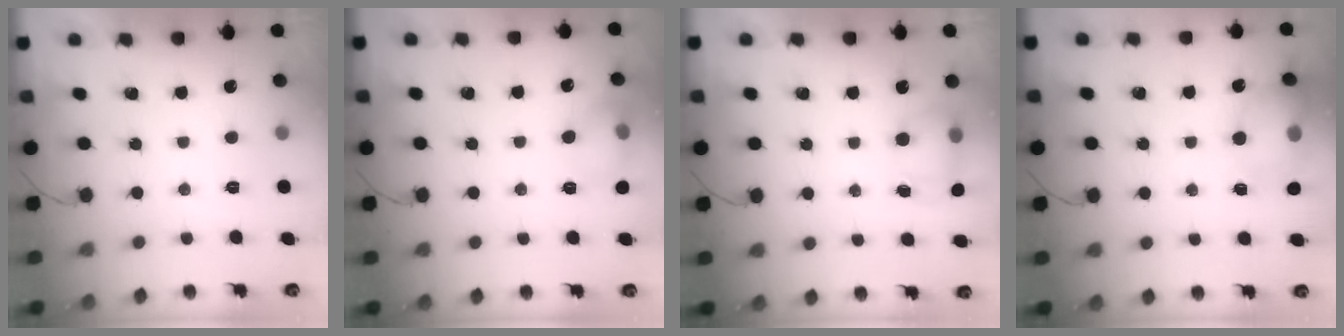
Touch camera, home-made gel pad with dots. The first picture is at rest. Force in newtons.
{"total": 9.6, "press": 9.5, "slide": 1.3}
{"total": 5.3, "press": 5.3, "slide": 0.8}
{"total": 12.7, "press": 12.5, "slide": 2.0}